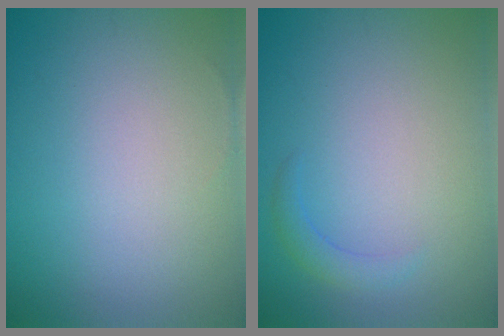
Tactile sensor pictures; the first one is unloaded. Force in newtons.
{"total": 1.4, "press": 1.4, "slide": 0.0}